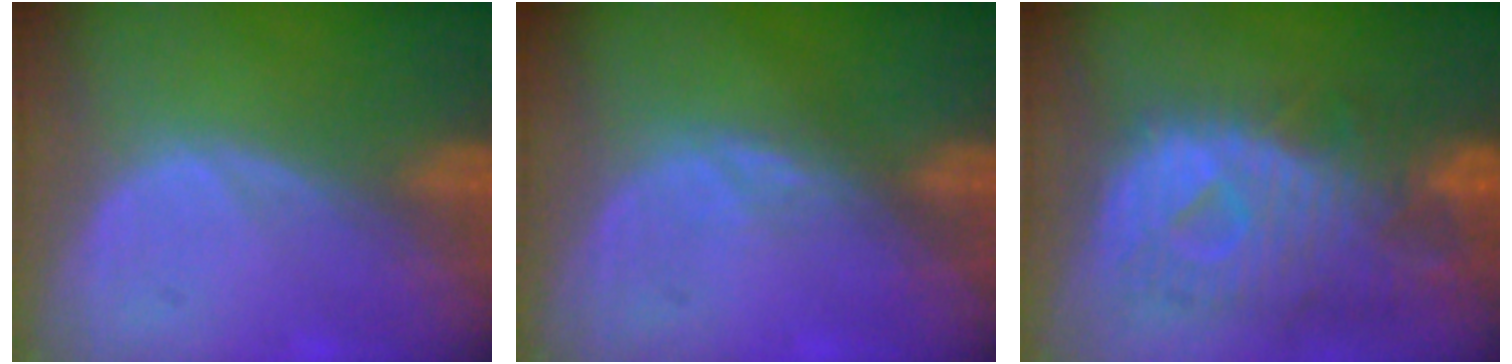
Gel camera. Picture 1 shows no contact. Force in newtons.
{"total": 1.4, "press": 1.4, "slide": 0.3}
{"total": 12.0, "press": 10.3, "slide": 6.0}